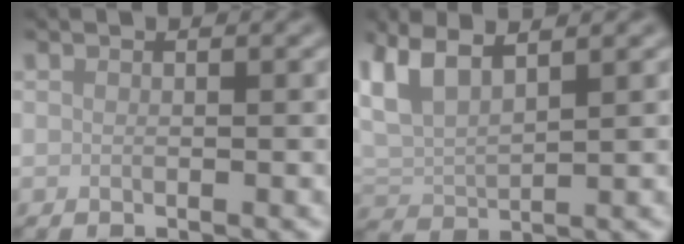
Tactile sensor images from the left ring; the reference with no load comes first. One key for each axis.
{"total": 3.9, "fx": 2.7, "fy": 1.2, "fz": 2.5, "tx": -0.066, "ty": 0.013, "tz": 0.055}